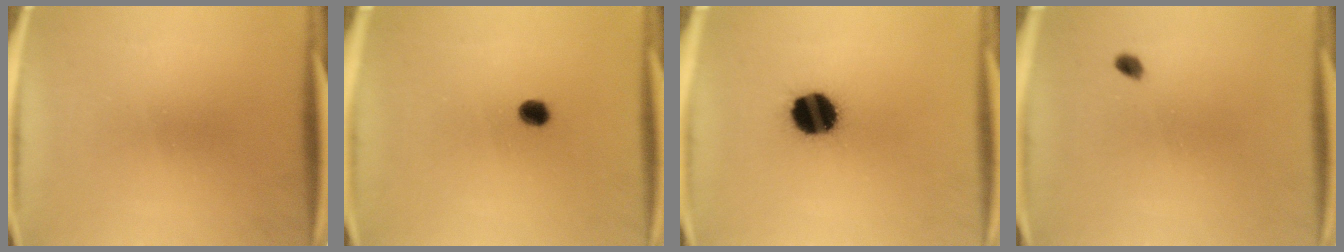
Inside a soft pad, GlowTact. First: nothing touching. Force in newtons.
{"total": 2.7}
{"total": 13.3}
{"total": 2.0}